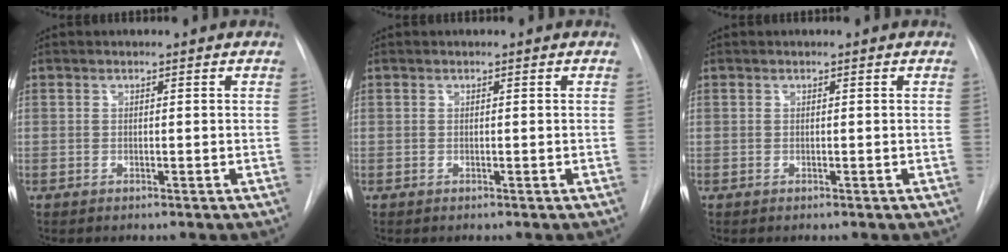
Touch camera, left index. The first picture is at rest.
{"total": 0.0}
{"total": 0.0}